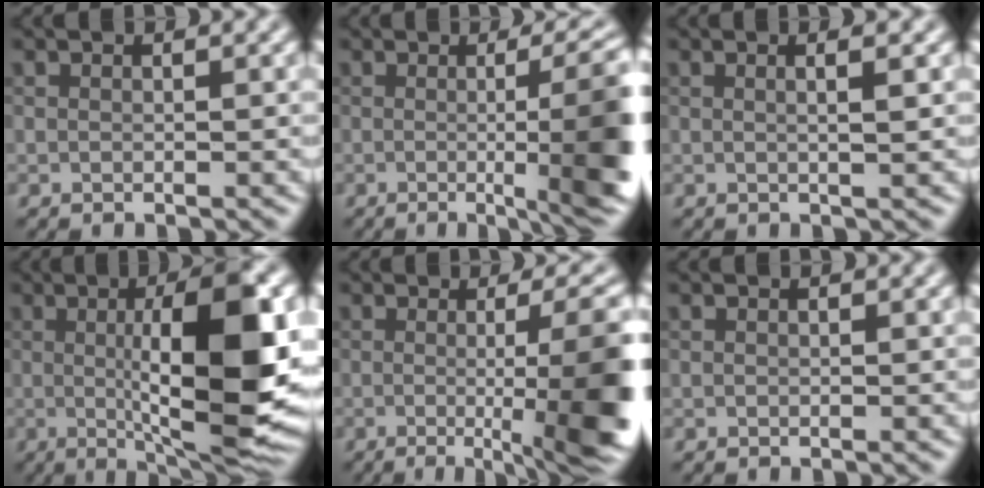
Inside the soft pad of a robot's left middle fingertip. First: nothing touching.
{"total": 10.1, "force": [-0.6, 2.1, 9.8], "torque": [-0.091, 0.014, 0.003]}
{"total": 1.9, "force": [0.4, 0.6, 1.7], "torque": [-0.011, 0.011, -0.012]}
{"total": 12.3, "force": [-0.1, 2.9, 12.0], "torque": [-0.169, 0.002, 0.010]}
{"total": 11.0, "force": [-1.2, 2.2, 10.7], "torque": [-0.114, 0.006, -0.002]}
{"total": 0.0}